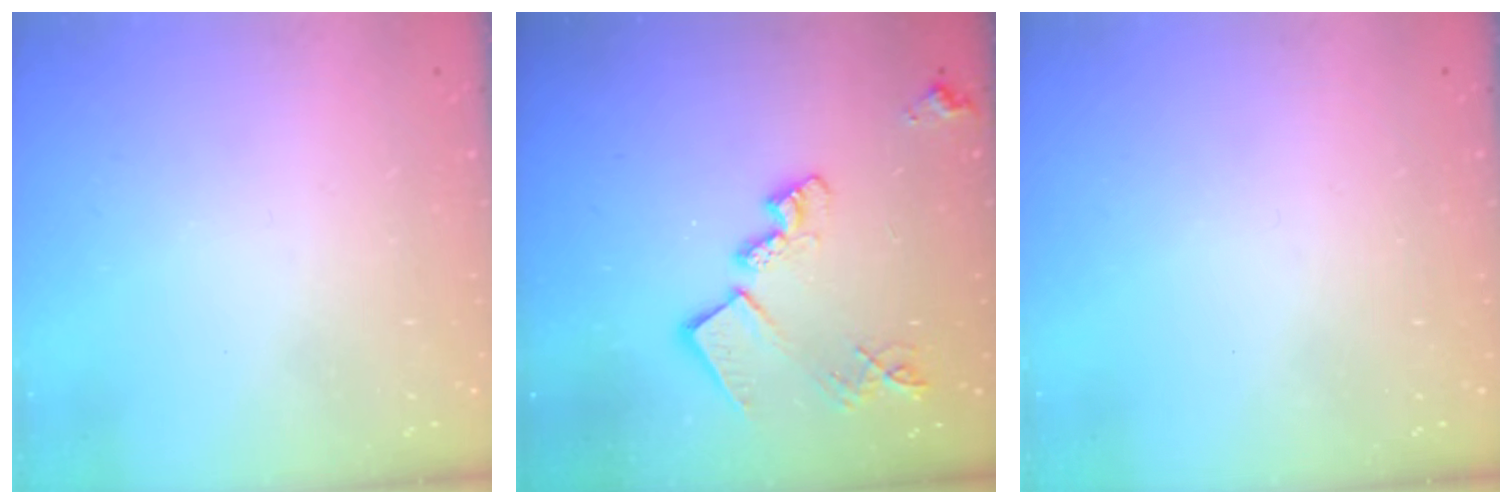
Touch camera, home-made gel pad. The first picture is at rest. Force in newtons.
{"total": 15.2, "press": 15.1, "slide": 0.5}
{"total": 0.0}